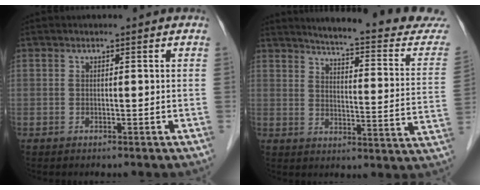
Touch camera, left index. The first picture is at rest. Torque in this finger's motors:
{"motor_torque": [-0.31, -0.61, 0.24, 0.06]}